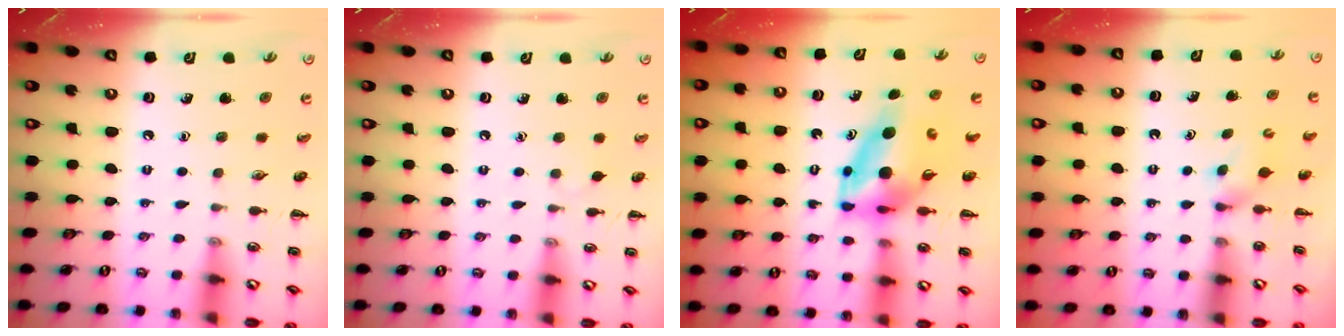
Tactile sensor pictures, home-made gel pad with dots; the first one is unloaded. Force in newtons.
{"total": 2.3, "press": 2.1, "slide": 0.9}
{"total": 8.4, "press": 8.0, "slide": 2.7}
{"total": 2.9, "press": 2.8, "slide": 0.9}